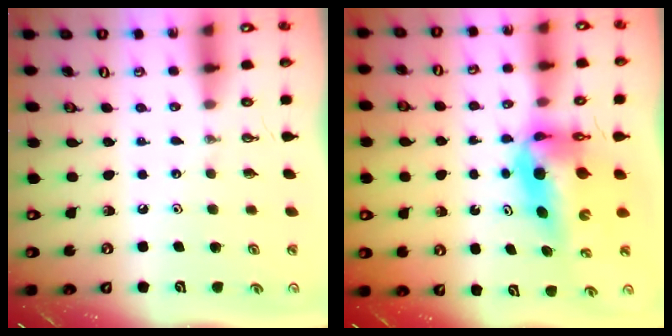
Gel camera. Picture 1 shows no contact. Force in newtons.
{"total": 8.4, "press": 8.3, "slide": 1.5}